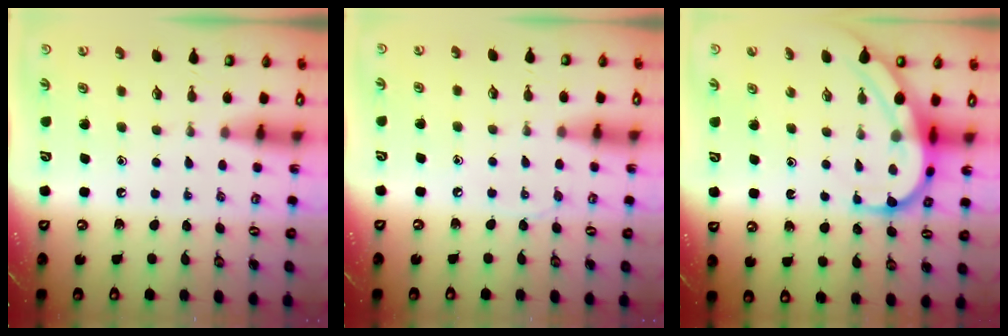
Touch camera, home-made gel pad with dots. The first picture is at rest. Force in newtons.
{"total": 4.6, "press": 4.5, "slide": 0.6}
{"total": 8.4, "press": 8.4, "slide": 0.8}